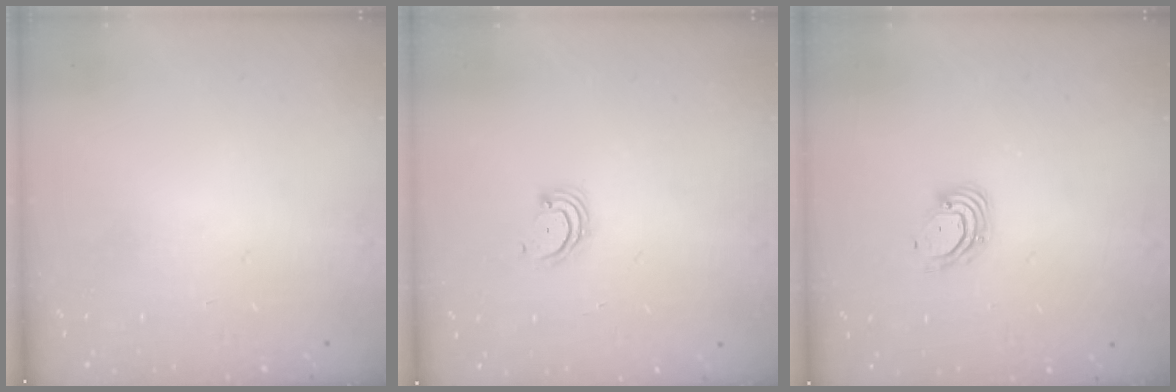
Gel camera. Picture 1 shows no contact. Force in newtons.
{"total": 3.1, "press": 3.0, "slide": 0.4}
{"total": 5.6, "press": 5.6, "slide": 0.7}